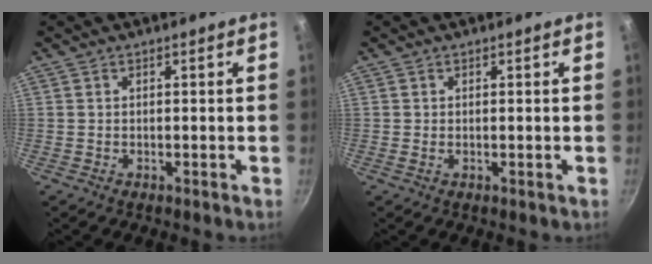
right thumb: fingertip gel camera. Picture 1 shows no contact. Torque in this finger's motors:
{"motor_torque": [-0.77, -0.03, -0.15, 0.28, 0.02]}